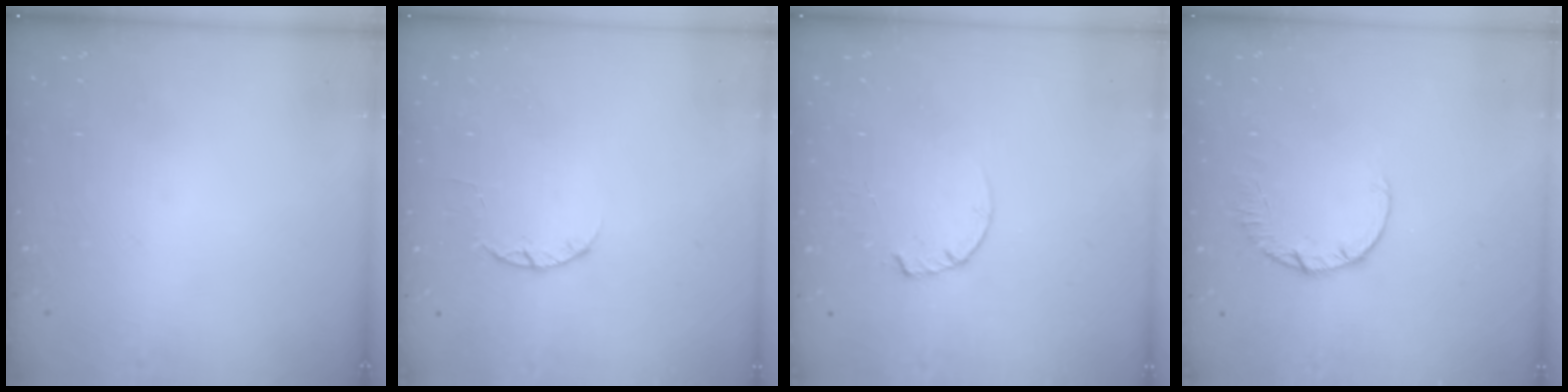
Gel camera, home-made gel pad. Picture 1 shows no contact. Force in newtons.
{"total": 2.4, "press": 2.4, "slide": 0.4}
{"total": 2.4, "press": 2.4, "slide": 0.3}
{"total": 2.4, "press": 2.4, "slide": 0.2}